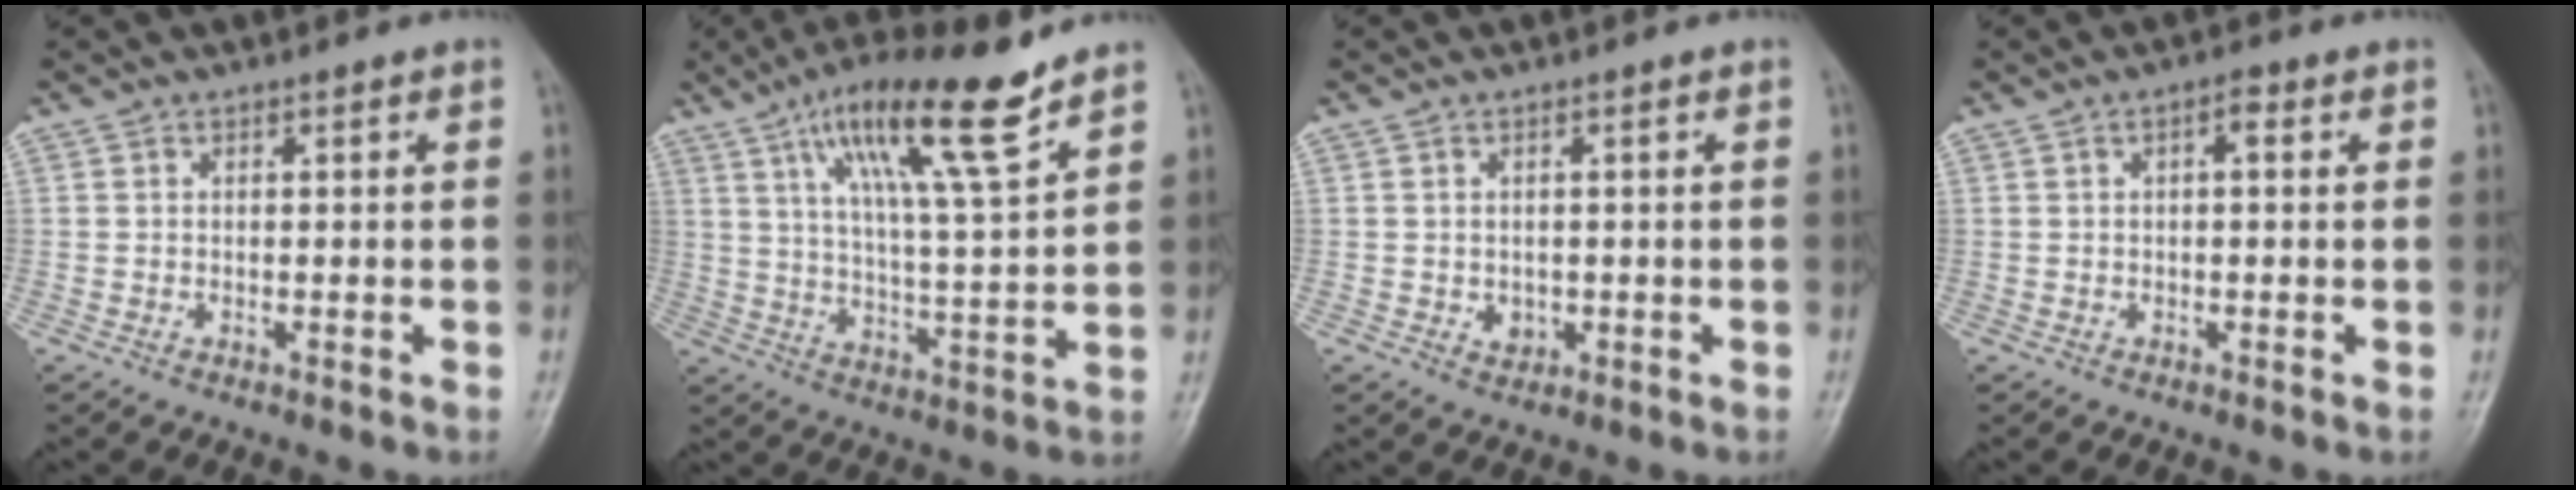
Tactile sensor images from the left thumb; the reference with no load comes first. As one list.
[{"total": 15.3, "force": [9.9, 1.6, 11.5], "torque": [-0.195, -0.046, 0.172]}, {"total": 2.0, "force": [-0.2, 1.7, 1.1], "torque": [-0.007, 0.001, 0.001]}, {"total": 2.2, "force": [0.6, 1.0, 1.9], "torque": [-0.026, 0.008, 0.005]}]